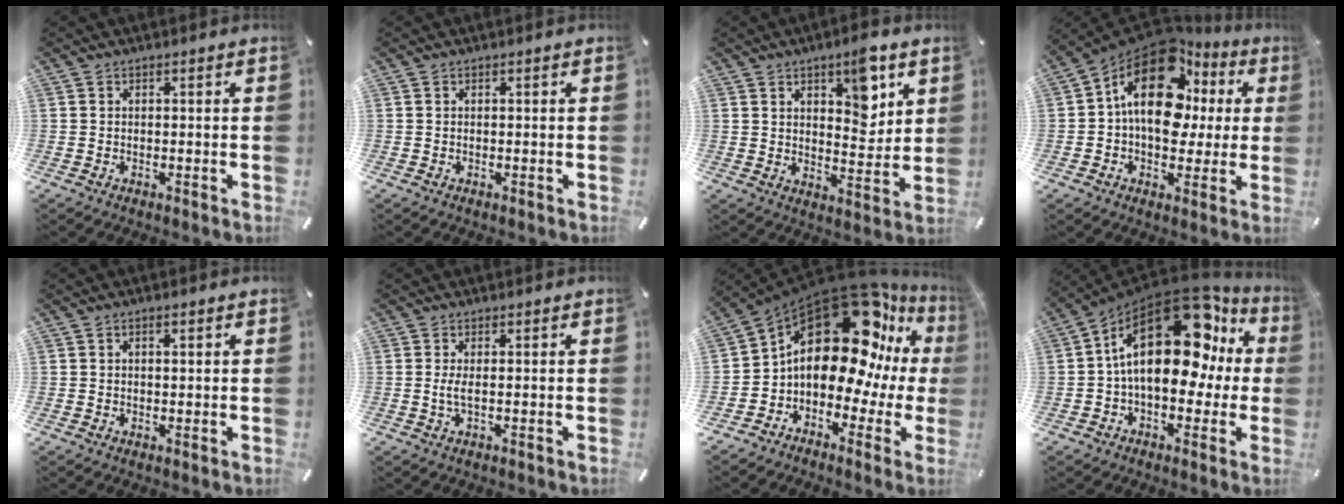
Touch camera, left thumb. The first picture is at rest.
{"total": 0.0}
{"total": 9.8, "force": [5.5, 4.9, 6.5], "torque": [-0.069, -0.032, 0.088]}
{"total": 18.6, "force": [5.7, 12.1, 13.0], "torque": [-0.222, -0.034, 0.095]}
{"total": 1.1, "force": [0.3, 0.6, 0.9], "torque": [-0.018, 0.006, 0.004]}
{"total": 2.7, "force": [0.0, 0.4, 2.6], "torque": [-0.056, -0.008, -0.003]}
{"total": 22.3, "force": [7.9, 13.5, 15.9], "torque": [-0.255, -0.069, 0.134]}
{"total": 24.6, "force": [6.2, 13.2, 19.8], "torque": [-0.331, -0.042, 0.105]}